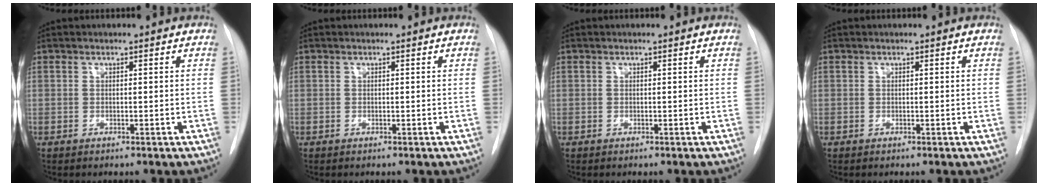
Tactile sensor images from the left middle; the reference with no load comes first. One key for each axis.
{"total": 0.0}
{"total": 0.0}
{"total": 0.0}